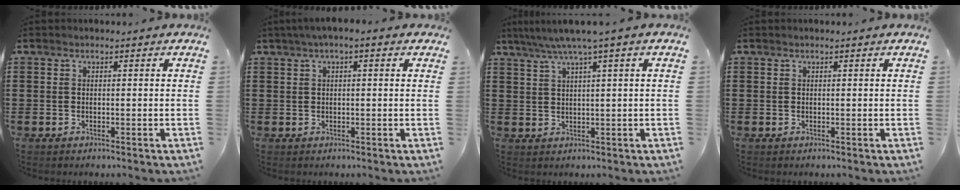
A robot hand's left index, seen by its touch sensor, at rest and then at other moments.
{"total": 1.8, "force": [0.5, 0.3, 1.7], "torque": [-0.032, 0.003, 0.009]}
{"total": 3.9, "force": [2.1, -0.4, 3.2], "torque": [-0.066, -0.003, 0.034]}
{"total": 0.0}